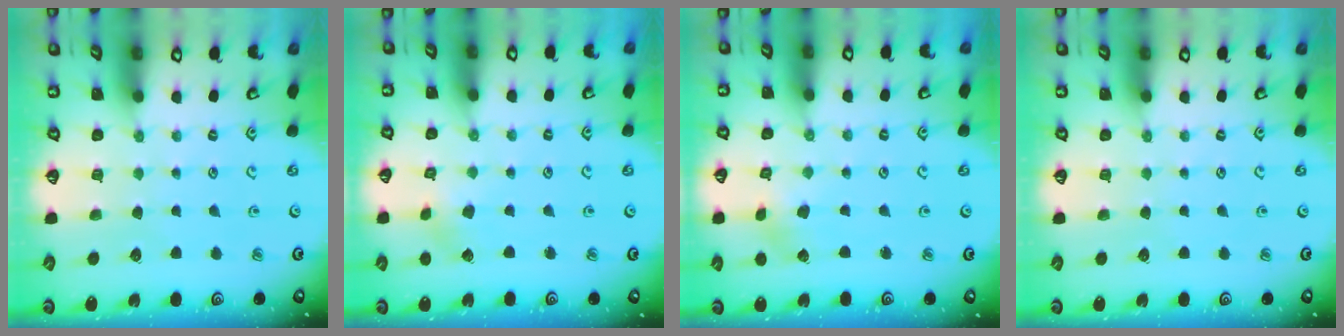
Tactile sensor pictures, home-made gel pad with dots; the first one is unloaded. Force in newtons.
{"total": 2.2, "press": 2.2, "slide": 0.2}
{"total": 1.7, "press": 1.7, "slide": 0.3}
{"total": 0.0}